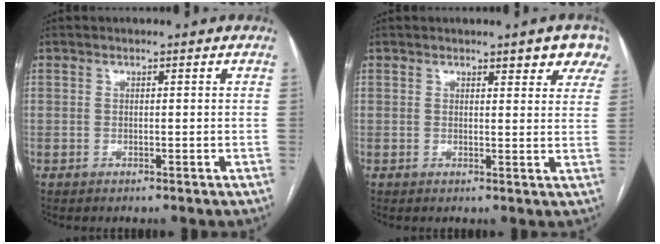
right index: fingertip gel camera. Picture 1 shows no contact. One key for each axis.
{"total": 5.2, "fx": 3.9, "fy": 1.6, "fz": 3.1, "tx": -0.024, "ty": 0.000, "tz": 0.032}